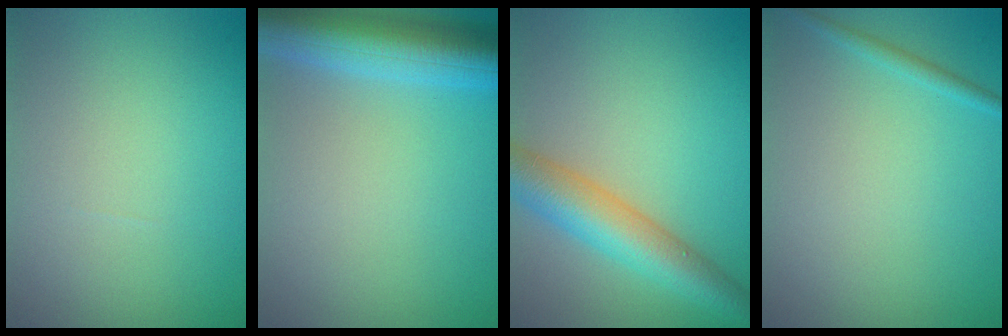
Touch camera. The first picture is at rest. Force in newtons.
{"total": 8.1, "press": 8.1, "slide": 0.6}
{"total": 6.4, "press": 6.4, "slide": 0.2}
{"total": 1.0, "press": 1.0, "slide": 0.1}